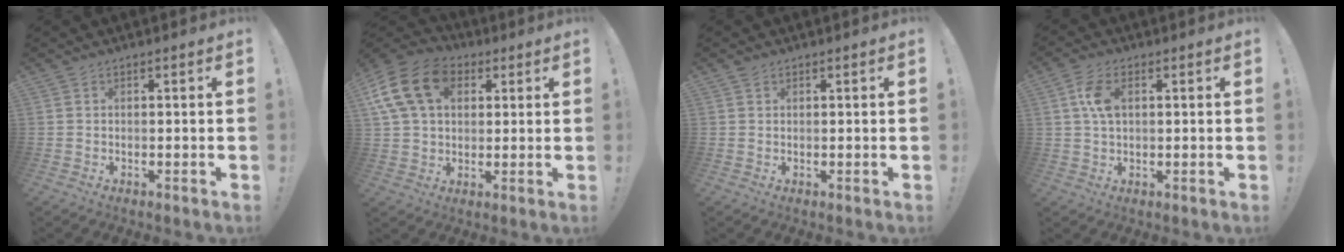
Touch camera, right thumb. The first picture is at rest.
{"total": 17.7, "force": [6.0, 12.8, 10.7], "torque": [-0.186, -0.008, 0.117]}
{"total": 0.7, "force": [0.5, 0.4, 0.1], "torque": [0.000, -0.001, 0.010]}
{"total": 7.0, "force": [1.6, 4.0, 5.4], "torque": [-0.103, -0.003, 0.026]}